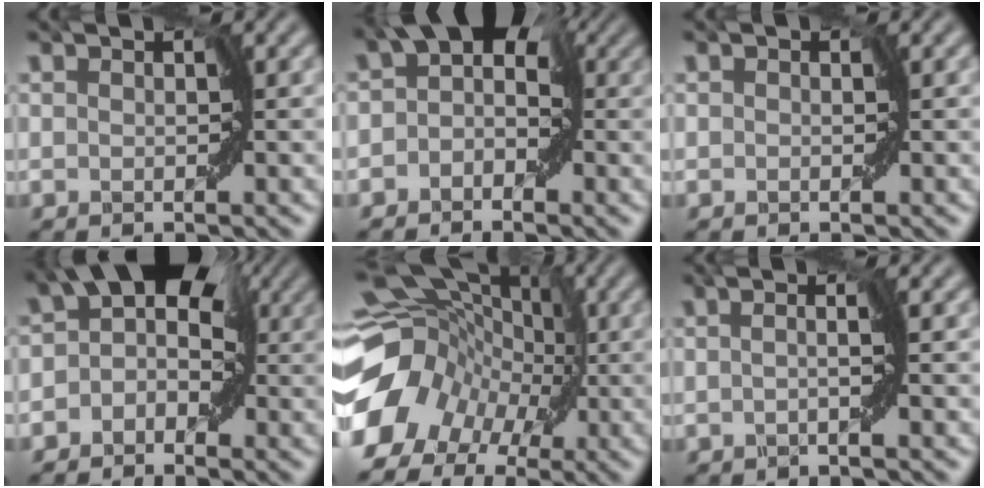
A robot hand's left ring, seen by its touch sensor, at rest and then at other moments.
{"total": 4.8, "force": [0.4, 3.4, 3.4], "torque": [-0.029, 0.012, -0.007]}
{"total": 0.0}
{"total": 6.6, "force": [1.2, 4.7, 4.5], "torque": [-0.036, 0.020, -0.001]}
{"total": 10.0, "force": [-2.2, 8.0, 5.5], "torque": [-0.099, -0.001, -0.051]}
{"total": 1.3, "force": [-0.1, -0.6, 1.1], "torque": [-0.023, 0.000, -0.007]}